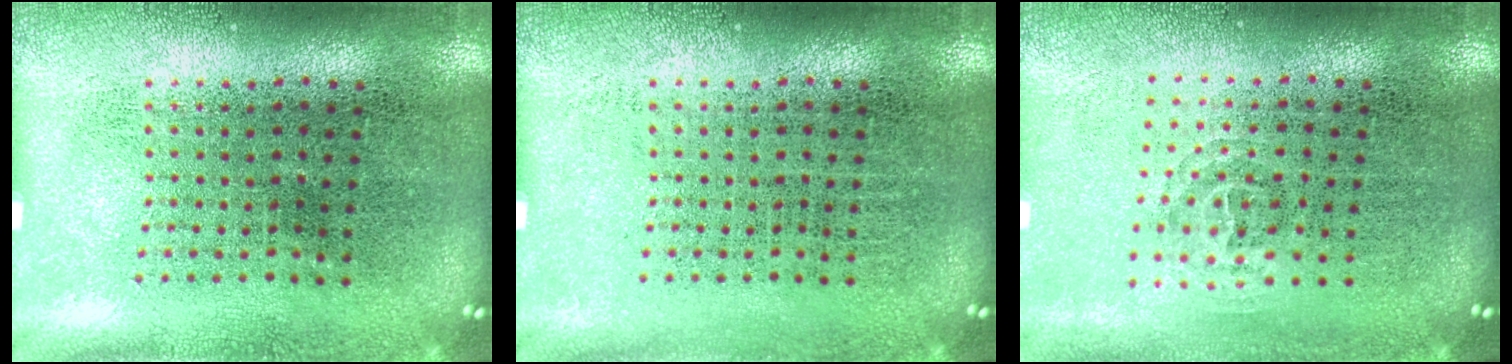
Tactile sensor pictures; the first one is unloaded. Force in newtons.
{"total": 0.0}
{"total": 0.9, "press": 0.6, "slide": 0.7}